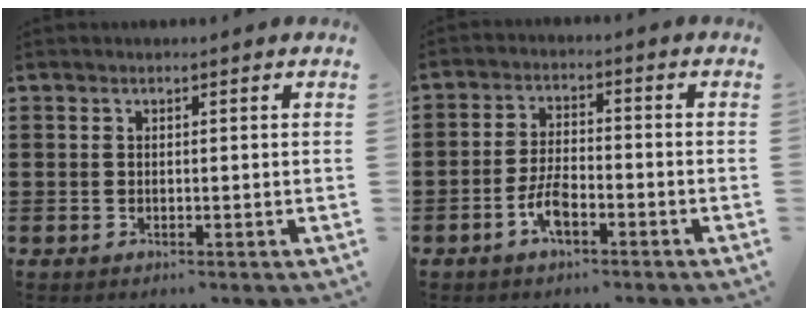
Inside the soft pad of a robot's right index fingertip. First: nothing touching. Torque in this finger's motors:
{"motor_torque": [1.91, 0.22, 0.57, 0.09]}